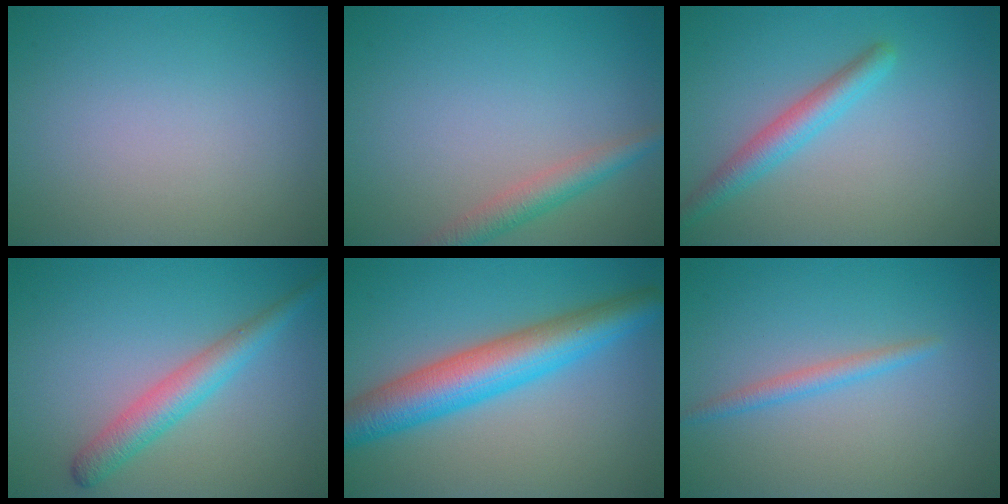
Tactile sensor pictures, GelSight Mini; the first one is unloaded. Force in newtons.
{"total": 2.7, "press": 2.7, "slide": 0.1}
{"total": 2.9, "press": 2.9, "slide": 0.2}
{"total": 3.6, "press": 3.6, "slide": 0.1}
{"total": 7.5, "press": 7.5, "slide": 0.2}
{"total": 1.6, "press": 1.6, "slide": 0.0}